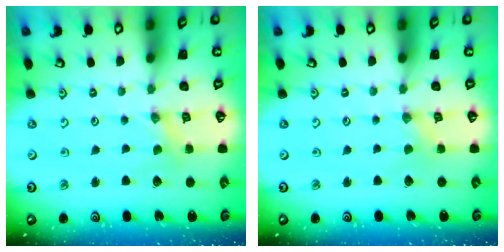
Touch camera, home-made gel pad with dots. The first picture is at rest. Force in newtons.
{"total": 0.7, "press": 0.7, "slide": 0.2}